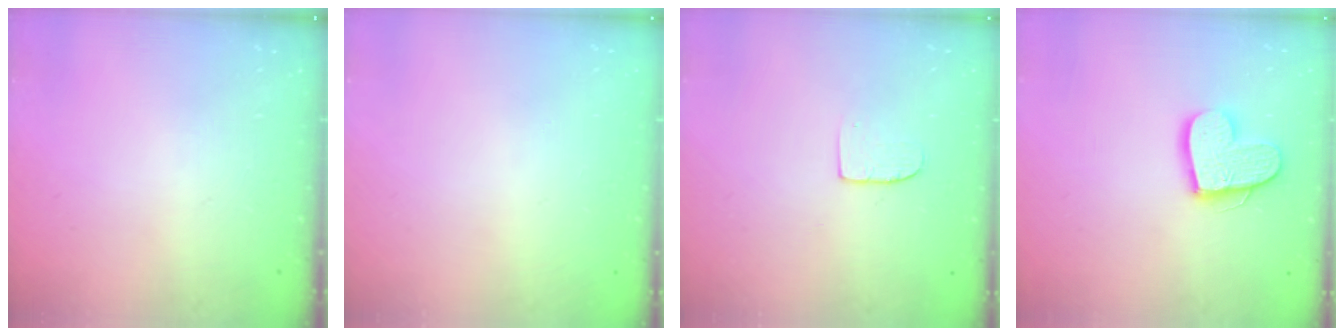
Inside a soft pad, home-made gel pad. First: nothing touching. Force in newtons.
{"total": 0.0}
{"total": 5.1, "press": 5.1, "slide": 0.4}
{"total": 12.9, "press": 12.9, "slide": 1.0}